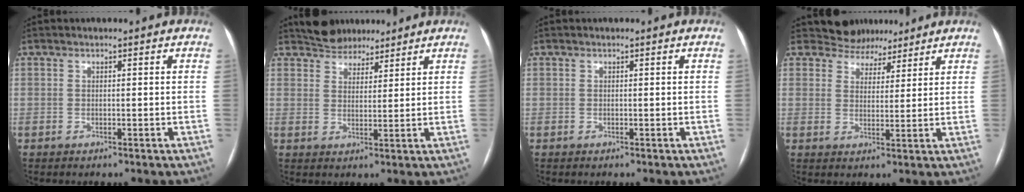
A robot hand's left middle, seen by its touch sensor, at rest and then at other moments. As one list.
[{"total": 5.6, "force": [5.0, 2.5, 0.7], "torque": [-0.011, 0.014, 0.086]}, {"total": 0.0}, {"total": 5.8, "force": [5.2, 2.6, -0.4], "torque": [0.007, 0.007, 0.074]}]